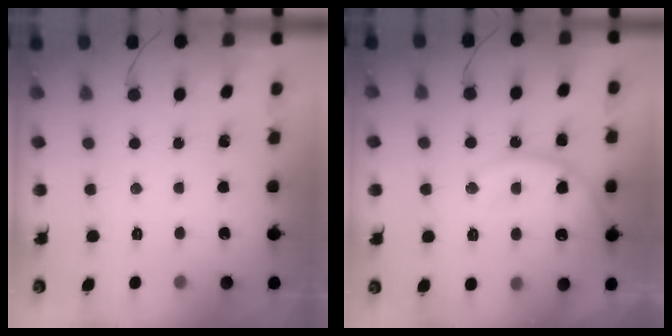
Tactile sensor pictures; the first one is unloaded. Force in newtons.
{"total": 13.6, "press": 13.5, "slide": 1.5}